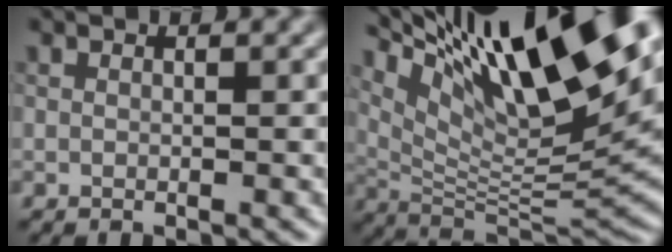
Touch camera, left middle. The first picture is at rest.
{"total": 16.0, "force": [8.2, 4.3, 13.1], "torque": [-0.230, 0.014, 0.155]}